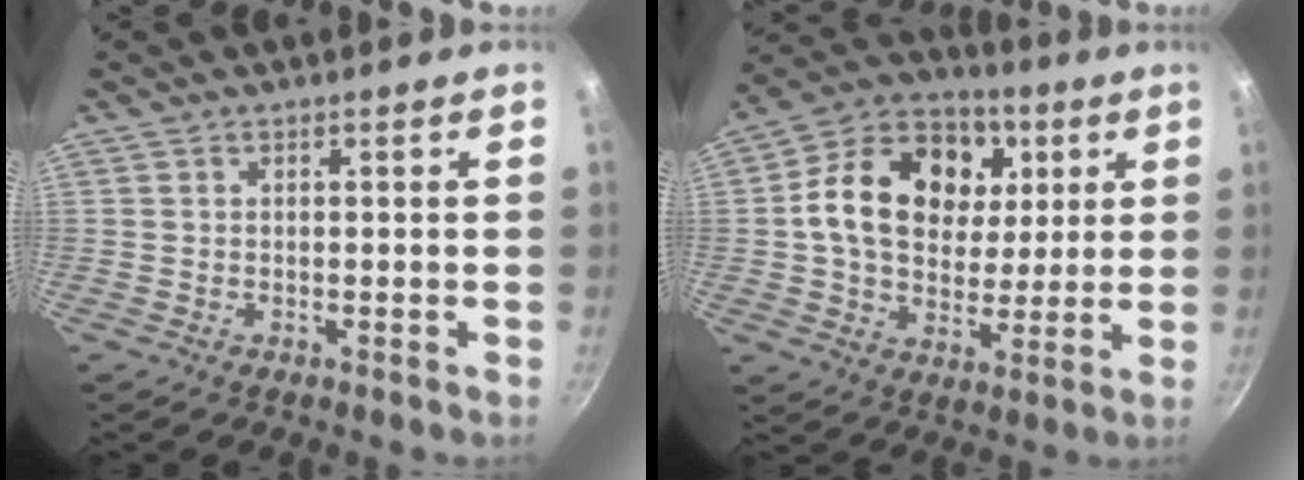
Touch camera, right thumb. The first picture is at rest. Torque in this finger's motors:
{"motor_torque": [1.31, 3.06, 1.09, -0.37, 0.15]}